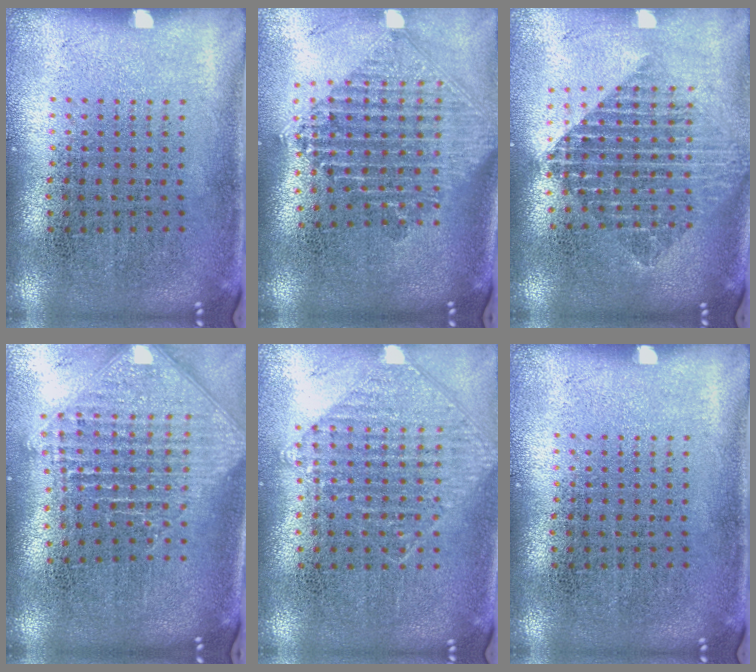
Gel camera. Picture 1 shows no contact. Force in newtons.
{"total": 2.2, "press": 1.7, "slide": 1.4}
{"total": 2.0, "press": 1.6, "slide": 1.1}
{"total": 2.5, "press": 1.9, "slide": 1.6}
{"total": 0.9, "press": 0.9, "slide": 0.2}
{"total": 0.0}